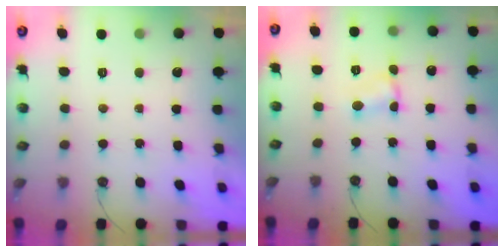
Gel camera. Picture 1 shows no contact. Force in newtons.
{"total": 2.5, "press": 2.5, "slide": 0.3}